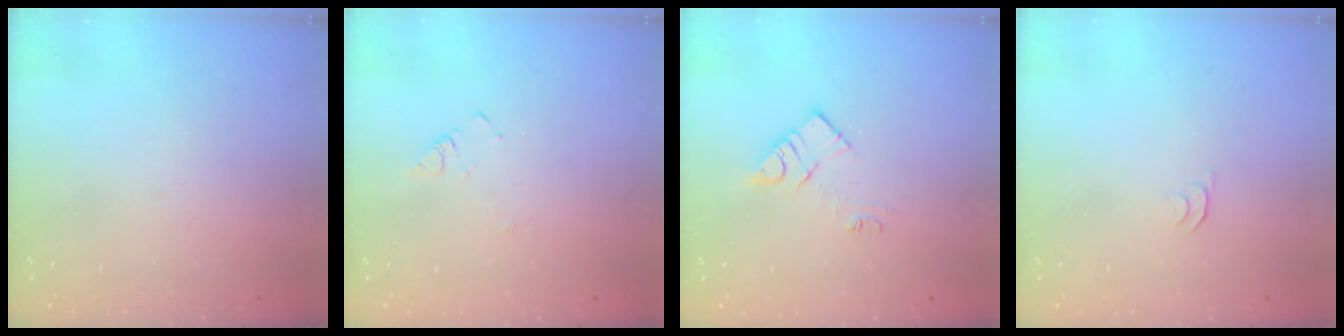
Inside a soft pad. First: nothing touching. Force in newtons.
{"total": 3.1, "press": 3.1, "slide": 0.5}
{"total": 8.7, "press": 8.7, "slide": 0.3}
{"total": 3.9, "press": 3.8, "slide": 0.5}